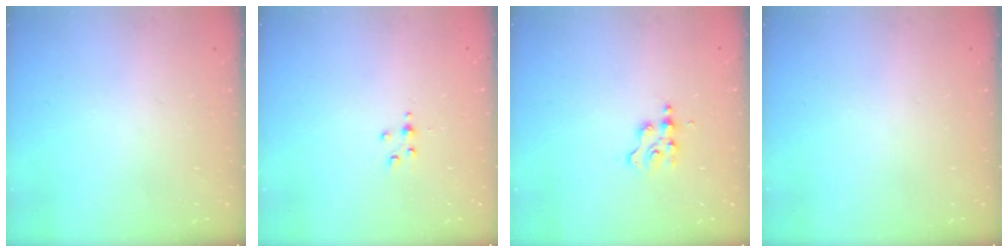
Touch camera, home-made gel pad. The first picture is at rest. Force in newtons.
{"total": 2.7, "press": 2.7, "slide": 0.4}
{"total": 3.1, "press": 3.1, "slide": 0.4}
{"total": 0.0}